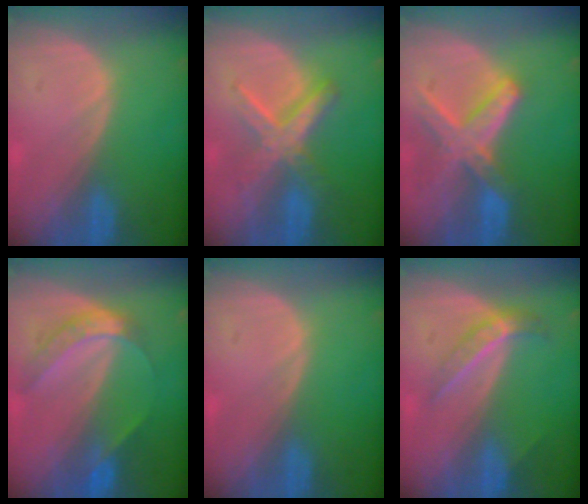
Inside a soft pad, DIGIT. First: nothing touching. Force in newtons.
{"total": 6.4, "press": 6.4, "slide": 0.3}
{"total": 8.2, "press": 7.1, "slide": 4.0}
{"total": 6.2, "press": 5.2, "slide": 3.3}
{"total": 0.0}
{"total": 4.5, "press": 4.0, "slide": 2.2}